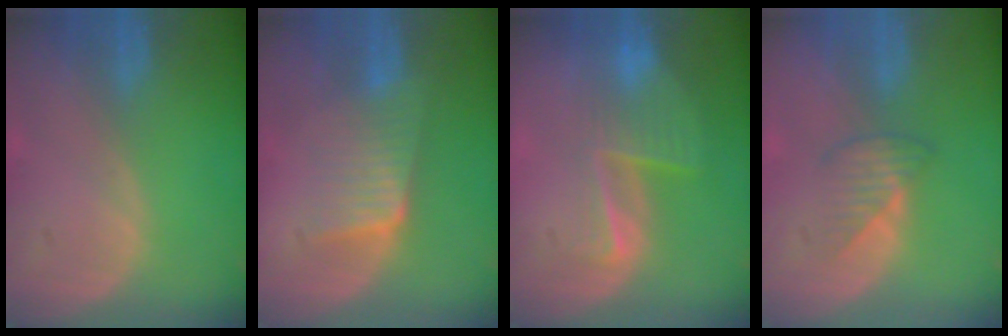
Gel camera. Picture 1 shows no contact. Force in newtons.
{"total": 6.1, "press": 5.5, "slide": 2.6}
{"total": 6.6, "press": 5.5, "slide": 3.5}
{"total": 3.2, "press": 3.1, "slide": 1.0}